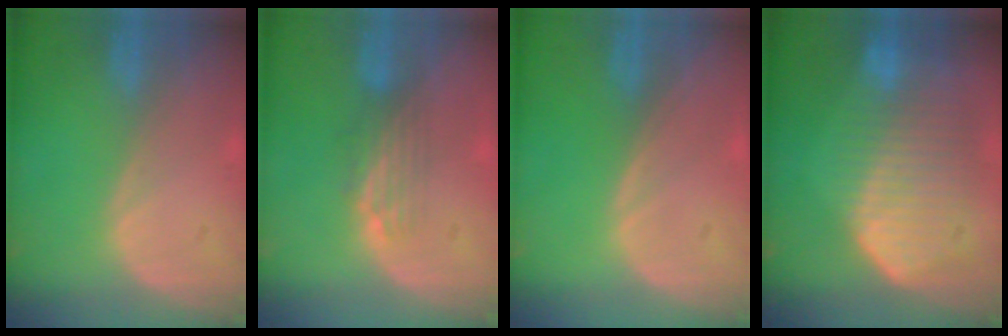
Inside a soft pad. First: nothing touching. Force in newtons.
{"total": 3.3, "press": 2.8, "slide": 1.6}
{"total": 0.0}
{"total": 10.5, "press": 9.2, "slide": 5.1}